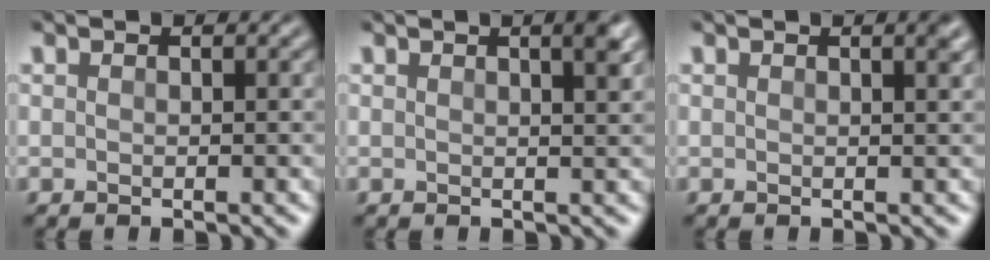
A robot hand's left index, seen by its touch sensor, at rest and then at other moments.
{"total": 2.7, "force": [1.3, 0.9, 2.2], "torque": [-0.011, 0.011, 0.006]}
{"total": 1.7, "force": [0.8, 0.5, 1.4], "torque": [-0.009, 0.006, 0.008]}